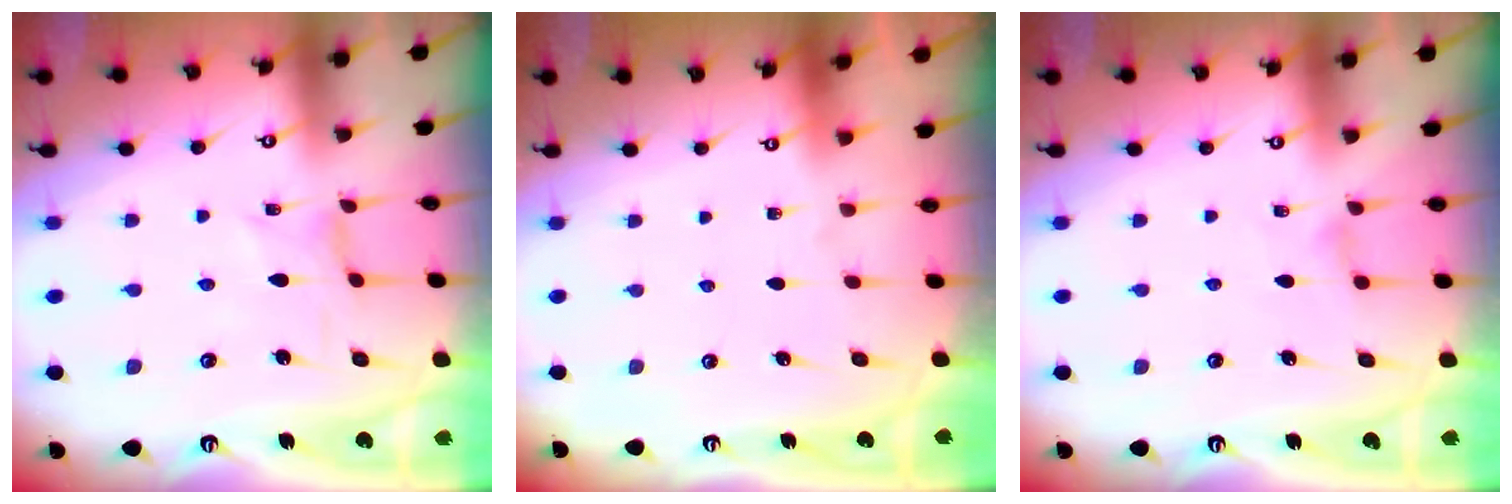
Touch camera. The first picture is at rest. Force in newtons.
{"total": 0.0}
{"total": 0.0}